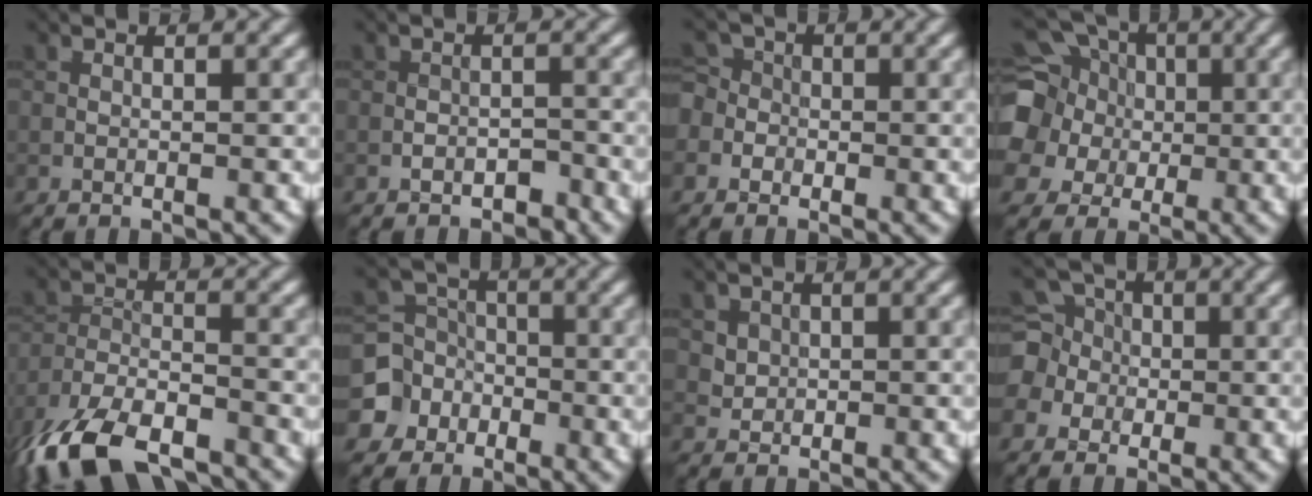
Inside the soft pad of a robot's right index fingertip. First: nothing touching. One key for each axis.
{"total": 1.0, "fx": -0.9, "fy": 0.5, "fz": 0.3, "tx": -0.001, "ty": 0.004, "tz": -0.012}
{"total": 4.4, "fx": -1.0, "fy": 4.0, "fz": 1.4, "tx": -0.013, "ty": 0.017, "tz": -0.051}
{"total": 13.5, "fx": 2.7, "fy": 12.0, "fz": 5.6, "tx": -0.161, "ty": 0.020, "tz": 0.022}
{"total": 11.1, "fx": -8.6, "fy": 4.0, "fz": 5.8, "tx": -0.117, "ty": -0.026, "tz": -0.155}
{"total": 6.1, "fx": -2.5, "fy": 5.5, "fz": 0.6, "tx": 0.000, "ty": 0.003, "tz": -0.074}
{"total": 1.7, "fx": 0.7, "fy": 1.5, "fz": 0.5, "tx": -0.009, "ty": -0.006, "tz": 0.030}
{"total": 6.8, "fx": 0.4, "fy": 6.4, "fz": 2.3, "tx": -0.052, "ty": 0.030, "tz": -0.034}